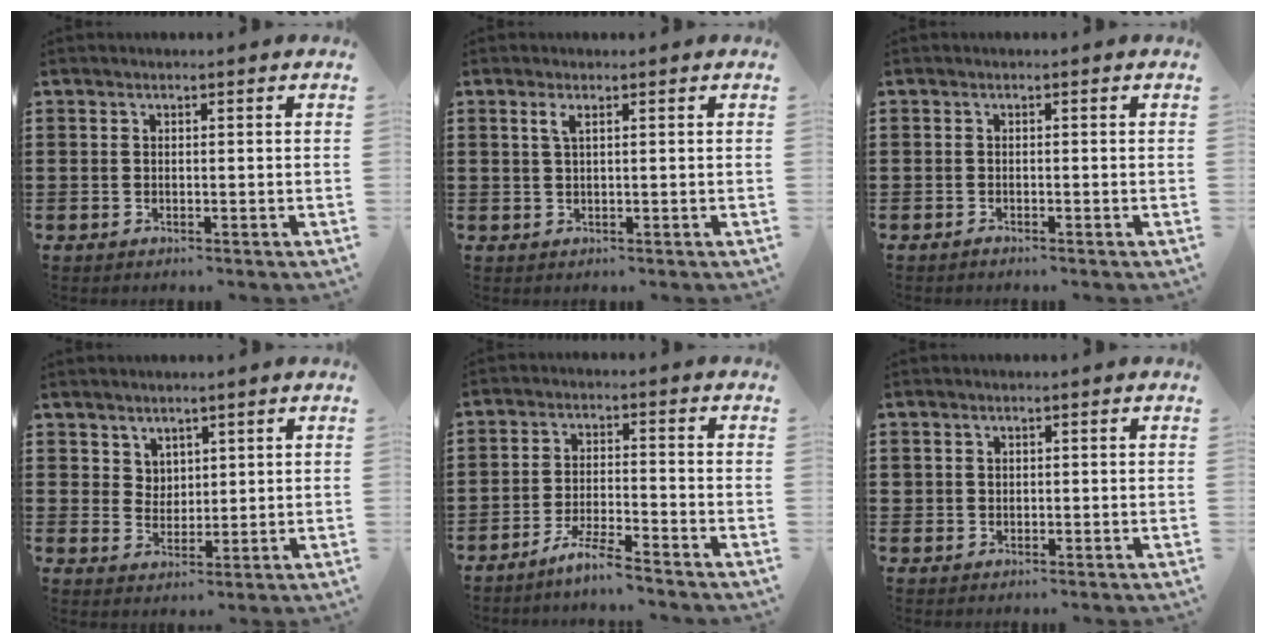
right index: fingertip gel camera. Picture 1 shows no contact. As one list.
[{"total": 1.5, "force": [0.6, 0.3, 1.4], "torque": [-0.029, 0.004, 0.009]}, {"total": 0.6, "force": [-0.6, 0.0, 0.1], "torque": [-0.004, -0.004, -0.012]}, {"total": 3.6, "force": [2.7, 2.4, 0.2], "torque": [-0.015, 0.003, 0.052]}, {"total": 4.9, "force": [-4.5, -0.4, 1.9], "torque": [-0.048, -0.008, -0.089]}, {"total": 1.0, "force": [0.4, 0.9, 0.2], "torque": [-0.006, 0.004, 0.008]}]